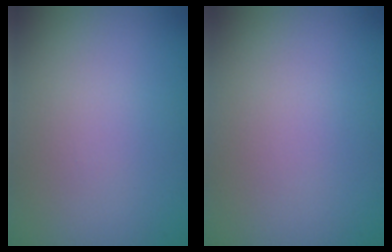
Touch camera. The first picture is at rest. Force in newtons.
{"total": 0.0}